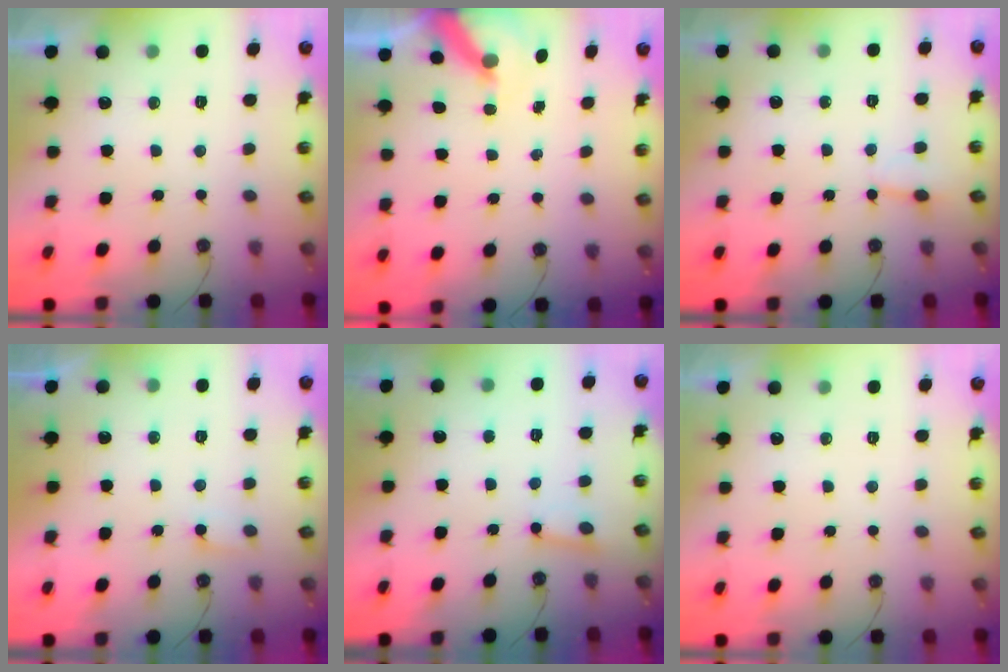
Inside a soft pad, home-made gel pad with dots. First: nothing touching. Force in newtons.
{"total": 6.0, "press": 6.0, "slide": 0.5}
{"total": 2.6, "press": 2.6, "slide": 0.2}
{"total": 5.0, "press": 5.0, "slide": 0.4}
{"total": 2.4, "press": 2.3, "slide": 0.6}
{"total": 0.0}